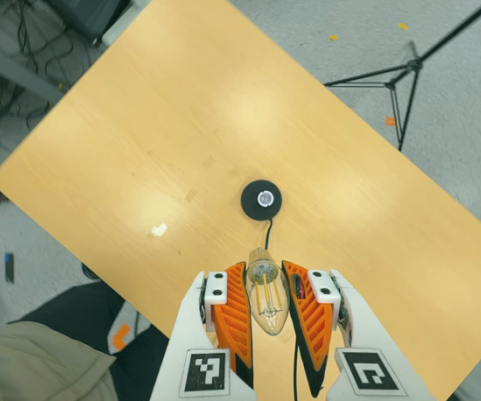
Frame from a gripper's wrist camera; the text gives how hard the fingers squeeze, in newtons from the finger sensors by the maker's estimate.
{"total": 20.6, "left": 22.6, "right": 18.7}